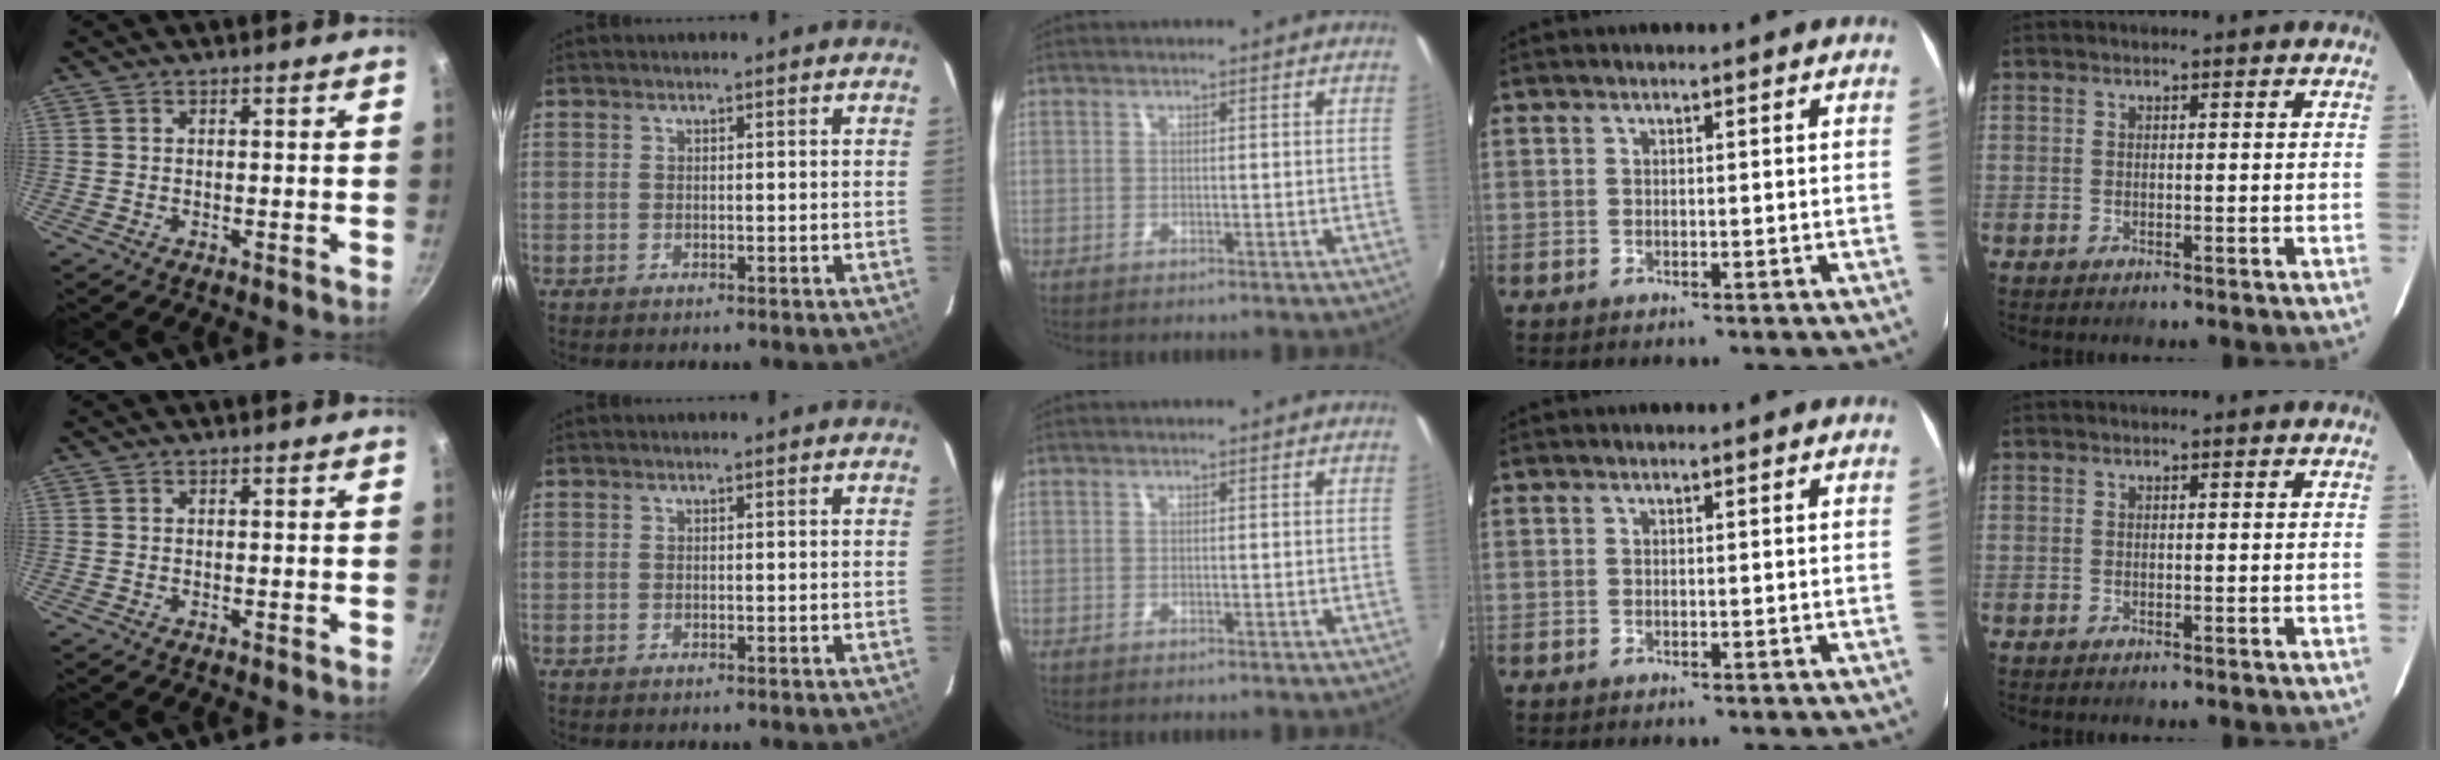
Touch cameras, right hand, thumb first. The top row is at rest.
{}